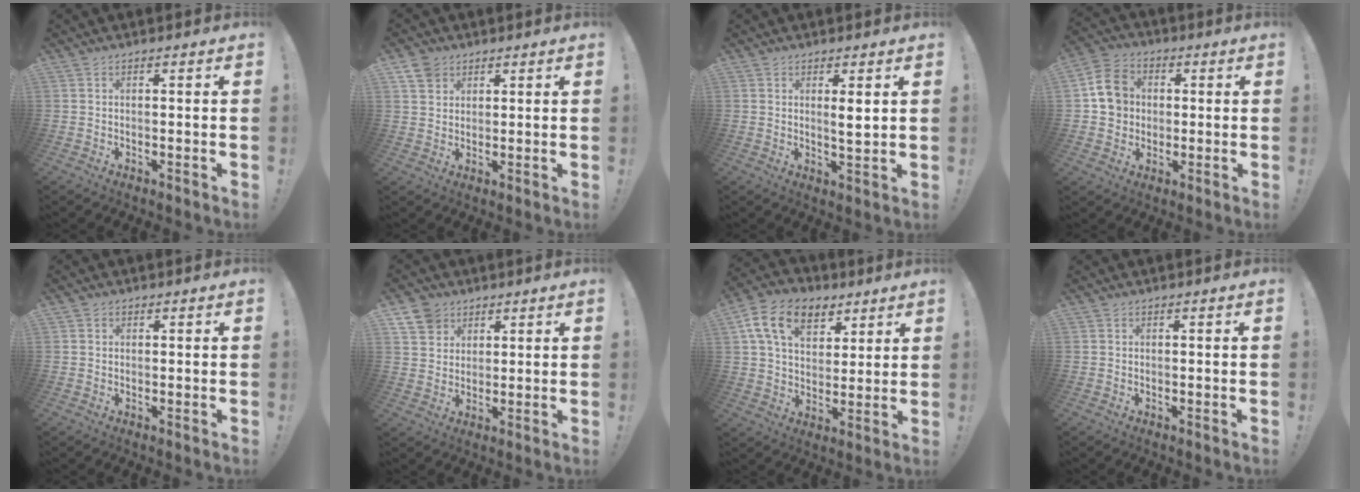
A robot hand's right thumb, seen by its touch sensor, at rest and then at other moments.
{"total": 5.0, "force": [3.3, 3.5, 1.3], "torque": [-0.018, -0.017, 0.063]}
{"total": 3.5, "force": [1.1, 0.4, 3.3], "torque": [-0.046, -0.014, 0.014]}
{"total": 10.9, "force": [1.4, 9.7, 4.9], "torque": [-0.060, 0.014, 0.034]}
{"total": 0.7, "force": [0.3, 0.6, 0.1], "torque": [0.000, 0.001, 0.005]}
{"total": 7.3, "force": [4.6, 5.5, 1.4], "torque": [-0.021, -0.030, 0.091]}
{"total": 15.3, "force": [7.5, 10.1, 8.7], "torque": [-0.147, -0.023, 0.142]}
{"total": 0.0}